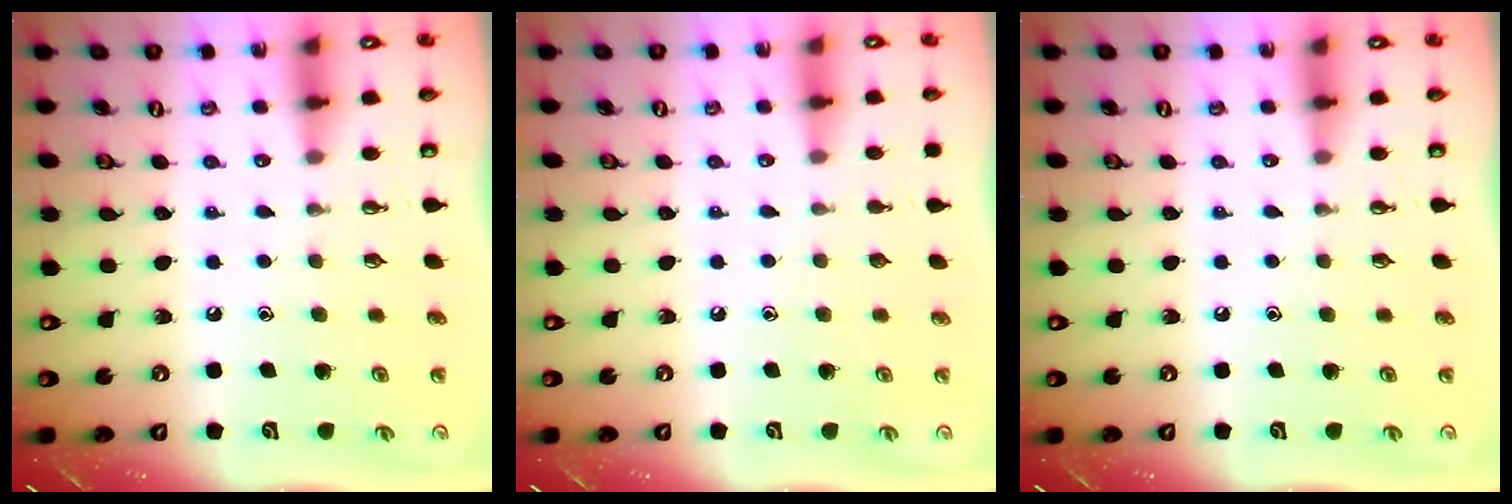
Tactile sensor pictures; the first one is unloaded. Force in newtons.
{"total": 0.0}
{"total": 0.0}